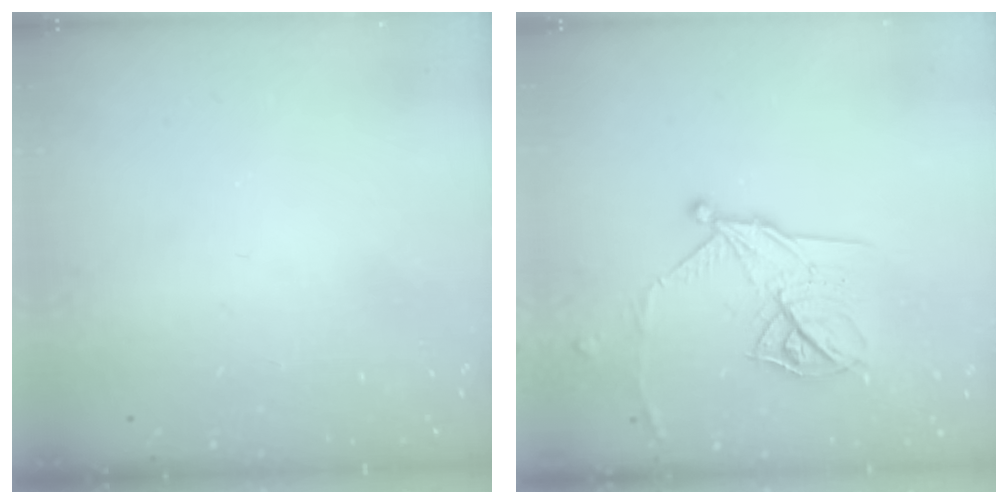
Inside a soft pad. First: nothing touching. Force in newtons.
{"total": 14.7, "press": 14.7, "slide": 0.6}